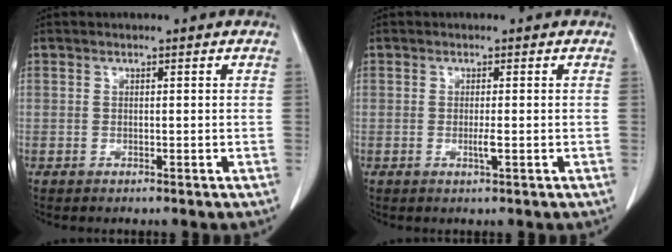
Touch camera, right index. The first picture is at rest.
{"total": 1.4, "force": [-0.4, -0.1, 1.3], "torque": [-0.027, -0.004, -0.007]}